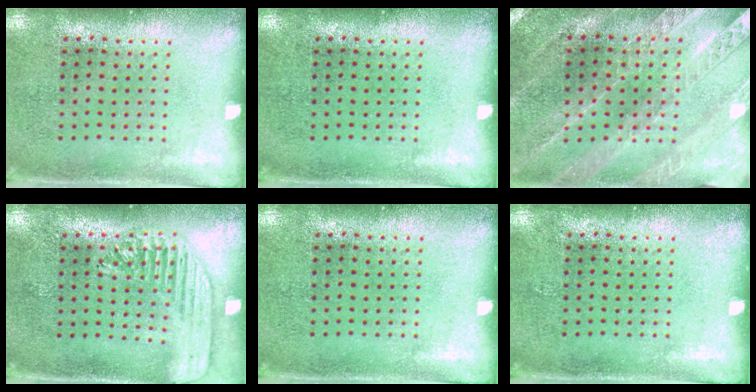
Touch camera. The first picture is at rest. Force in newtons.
{"total": 0.0}
{"total": 1.8, "press": 1.8, "slide": 0.1}
{"total": 1.7, "press": 1.5, "slide": 0.8}
{"total": 0.0}
{"total": 0.0}